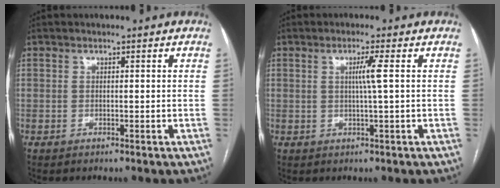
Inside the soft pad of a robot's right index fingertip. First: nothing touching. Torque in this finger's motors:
{"motor_torque": [0.18, -0.04, 0.07, 0.04]}